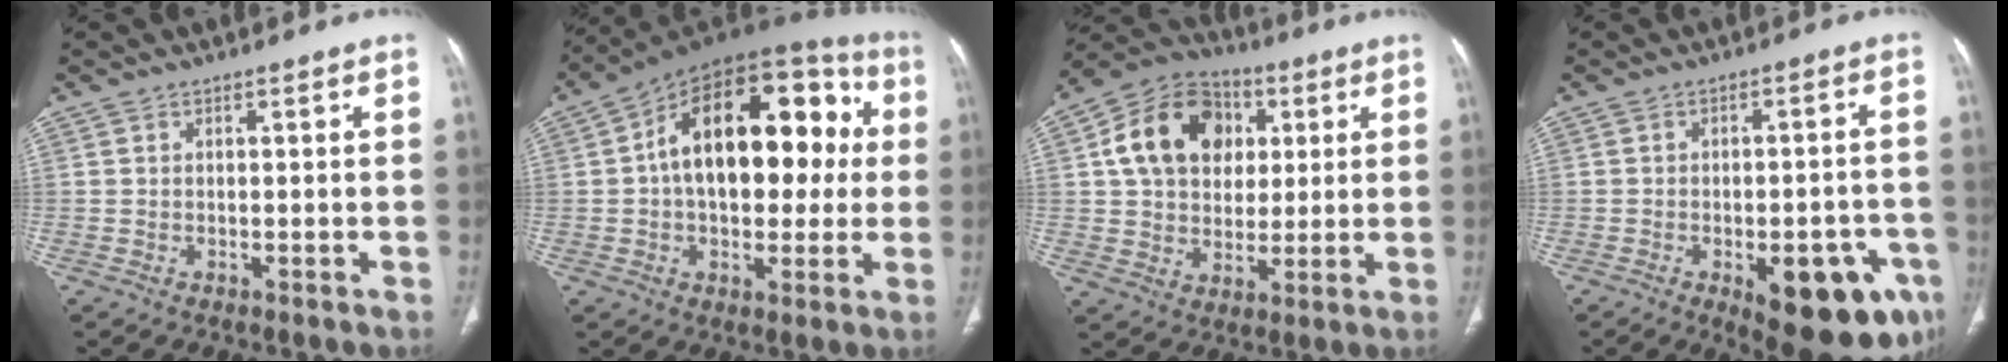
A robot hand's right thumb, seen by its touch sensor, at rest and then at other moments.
{"total": 24.6, "force": [2.8, 14.0, 20.0], "torque": [-0.265, 0.045, 0.032]}
{"total": 16.6, "force": [4.1, 13.0, 9.5], "torque": [-0.140, 0.008, 0.065]}
{"total": 17.0, "force": [-7.3, 7.0, 13.6], "torque": [-0.119, 0.022, -0.079]}